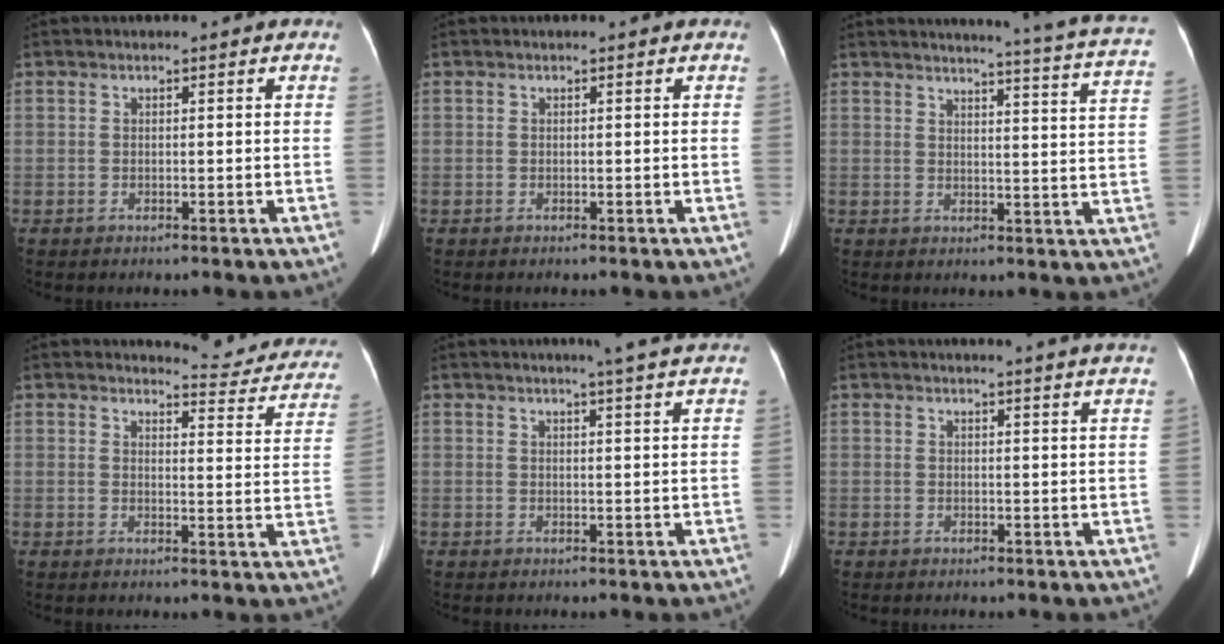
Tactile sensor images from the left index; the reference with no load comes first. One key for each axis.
{"total": 0.0}
{"total": 17.2, "fx": 15.7, "fy": -1.0, "fz": 7.0, "tx": -0.094, "ty": -0.076, "tz": 0.164}
{"total": 10.8, "fx": 10.5, "fy": 1.8, "fz": 1.7, "tx": 0.006, "ty": -0.051, "tz": 0.096}
{"total": 6.5, "fx": 5.7, "fy": -0.7, "fz": 3.2, "tx": -0.043, "ty": 0.005, "tz": 0.056}
{"total": 9.1, "fx": 8.4, "fy": -0.9, "fz": 3.3, "tx": -0.039, "ty": -0.012, "tz": 0.078}